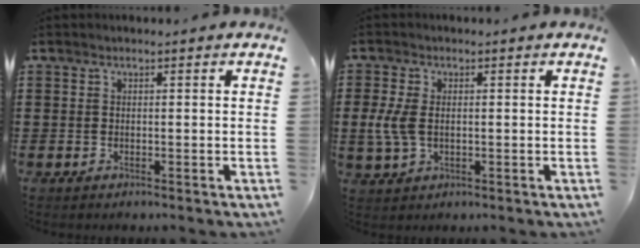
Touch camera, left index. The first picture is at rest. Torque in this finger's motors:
{"motor_torque": [1.12, 1.02, 0.31, 0.05]}